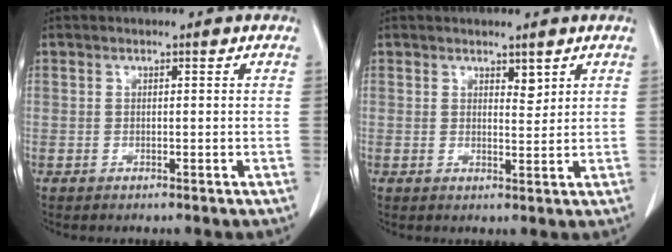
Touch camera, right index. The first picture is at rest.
{"total": 1.7, "force": [1.3, 0.5, 1.0], "torque": [-0.015, -0.010, 0.024]}